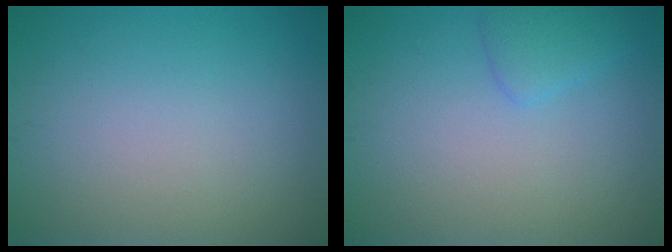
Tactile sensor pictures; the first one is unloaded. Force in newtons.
{"total": 1.6, "press": 1.6, "slide": 0.1}